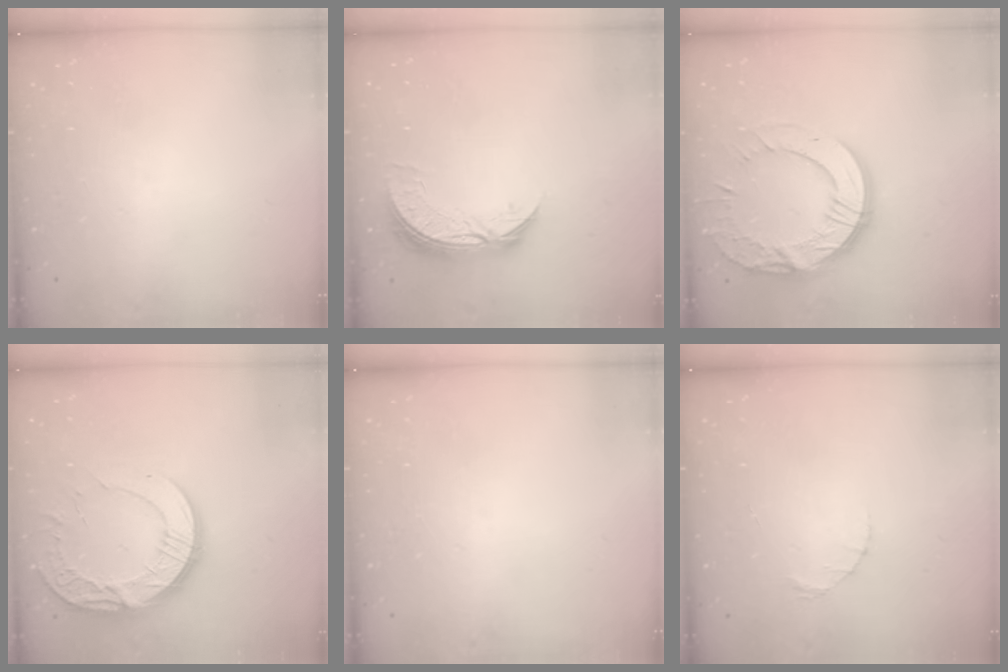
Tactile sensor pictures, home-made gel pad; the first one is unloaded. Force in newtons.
{"total": 8.0, "press": 8.0, "slide": 0.7}
{"total": 17.0, "press": 17.0, "slide": 1.2}
{"total": 15.6, "press": 15.5, "slide": 1.2}
{"total": 0.0}
{"total": 1.4, "press": 1.4, "slide": 0.2}